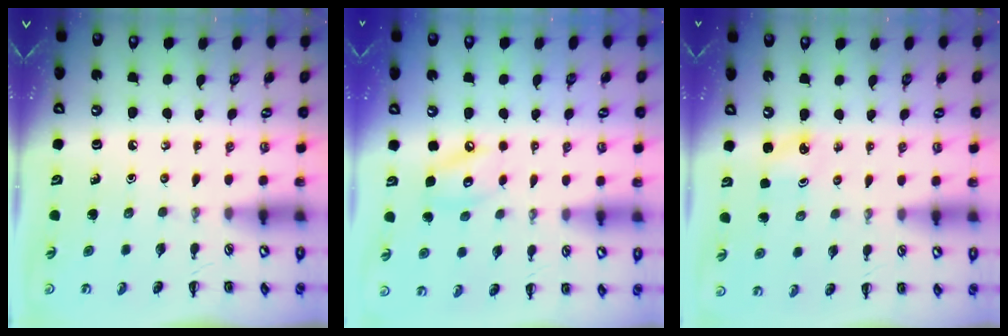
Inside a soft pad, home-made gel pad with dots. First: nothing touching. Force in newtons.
{"total": 7.0, "press": 7.0, "slide": 1.0}
{"total": 2.5, "press": 2.4, "slide": 0.8}